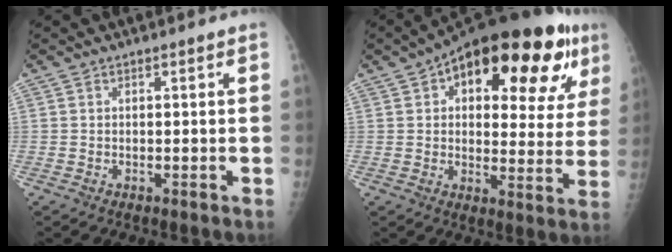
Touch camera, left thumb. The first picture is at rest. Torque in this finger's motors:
{"motor_torque": [0.61, 0.83, 1.21, -1.55, 0.25]}